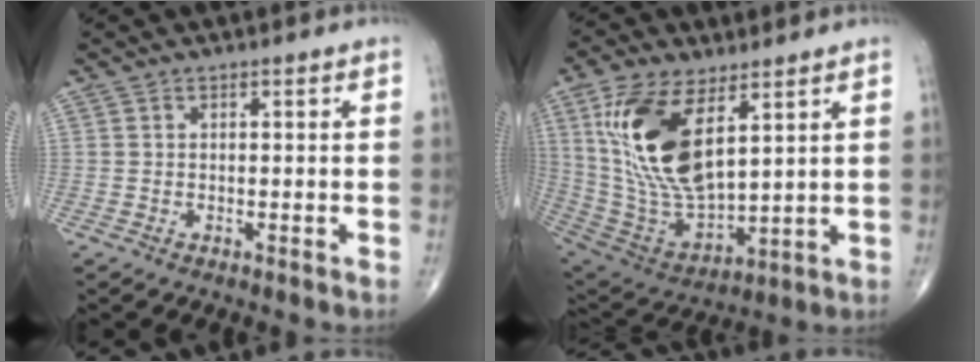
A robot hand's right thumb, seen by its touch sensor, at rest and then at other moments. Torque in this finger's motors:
{"motor_torque": [-0.72, 2.51, 2.03, 0.75, 0.62]}